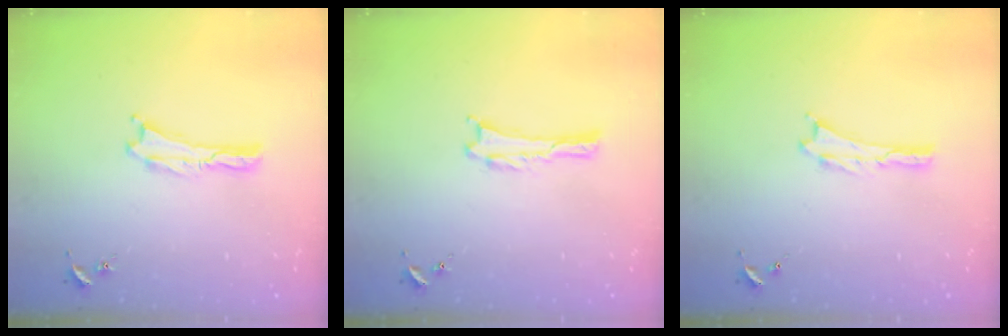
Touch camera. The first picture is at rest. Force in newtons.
{"total": 0.0}
{"total": 0.0}